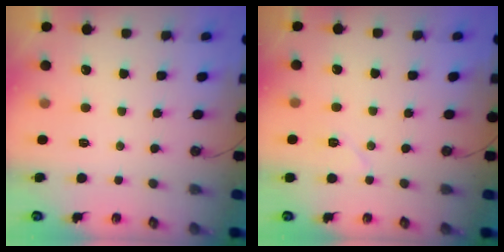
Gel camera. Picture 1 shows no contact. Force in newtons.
{"total": 6.6, "press": 6.6, "slide": 0.5}